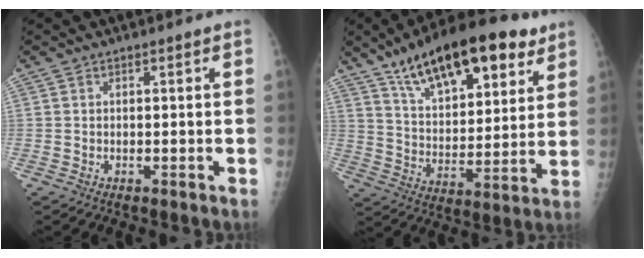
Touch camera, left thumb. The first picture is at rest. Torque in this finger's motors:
{"motor_torque": [0.43, 0.45, 1.47, -1.31, 0.16]}